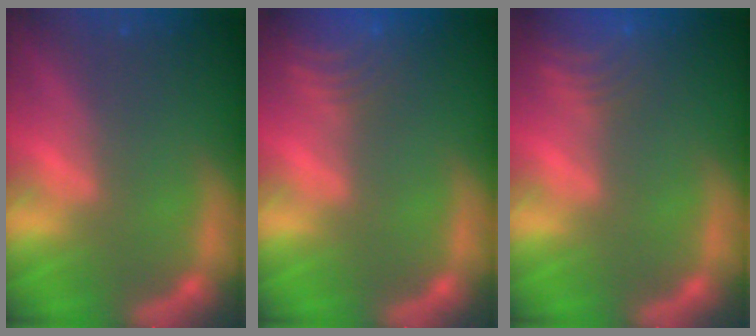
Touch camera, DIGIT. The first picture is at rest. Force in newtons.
{"total": 8.5}
{"total": 8.0}